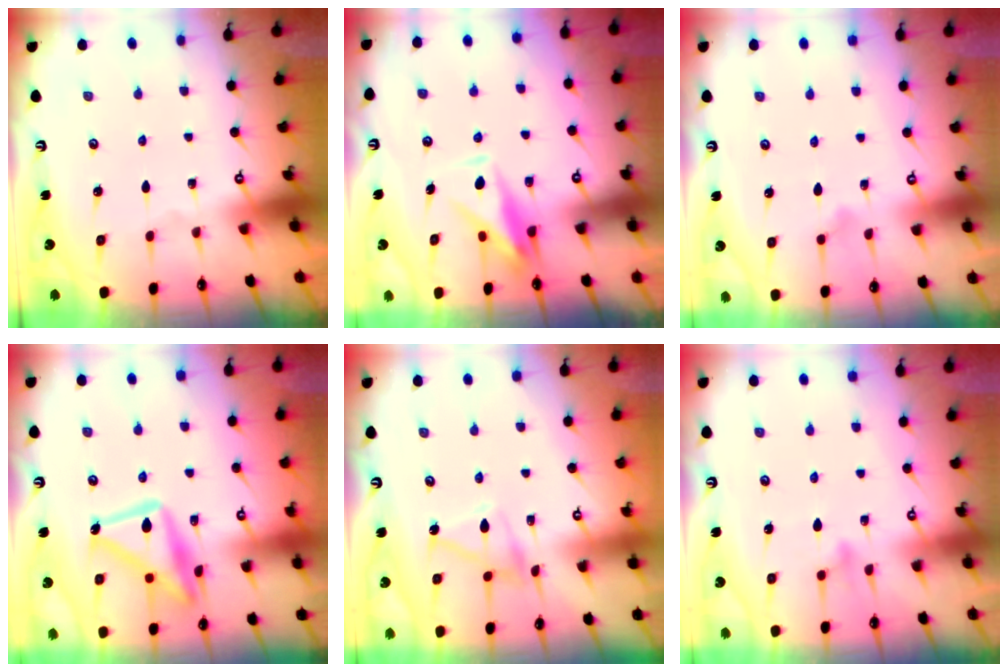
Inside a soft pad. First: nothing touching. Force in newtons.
{"total": 9.1, "press": 9.1, "slide": 0.2}
{"total": 6.8, "press": 6.5, "slide": 1.8}
{"total": 16.7, "press": 16.6, "slide": 1.1}
{"total": 11.0, "press": 11.0, "slide": 0.8}
{"total": 8.5, "press": 8.5, "slide": 0.5}